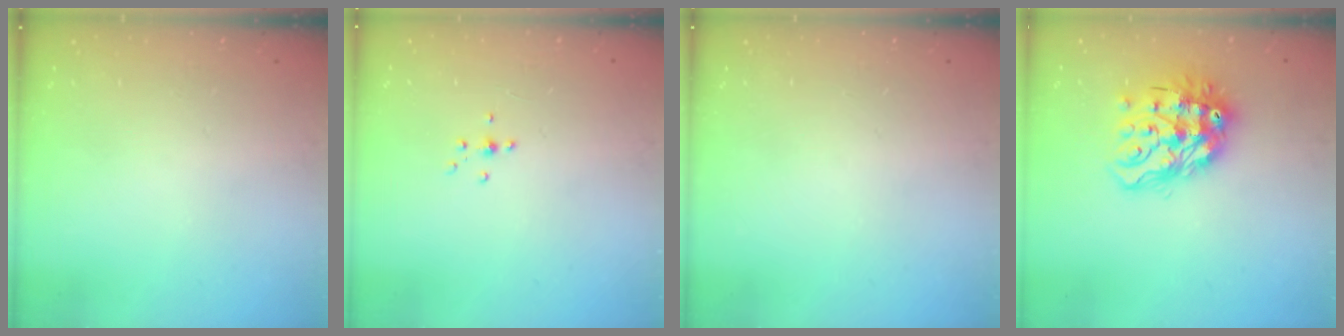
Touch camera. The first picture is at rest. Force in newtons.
{"total": 3.9, "press": 3.9, "slide": 0.7}
{"total": 0.0}
{"total": 15.8, "press": 15.7, "slide": 1.7}